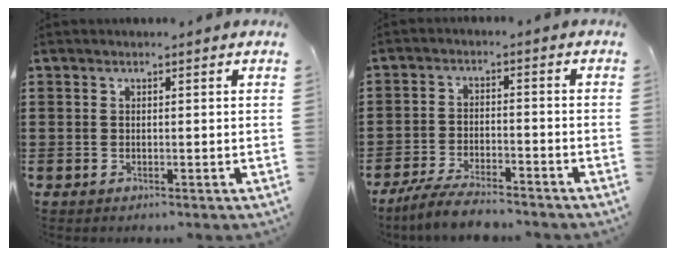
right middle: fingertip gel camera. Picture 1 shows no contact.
{"total": 5.1, "force": [-4.7, 0.5, 2.0], "torque": [-0.045, -0.004, -0.094]}